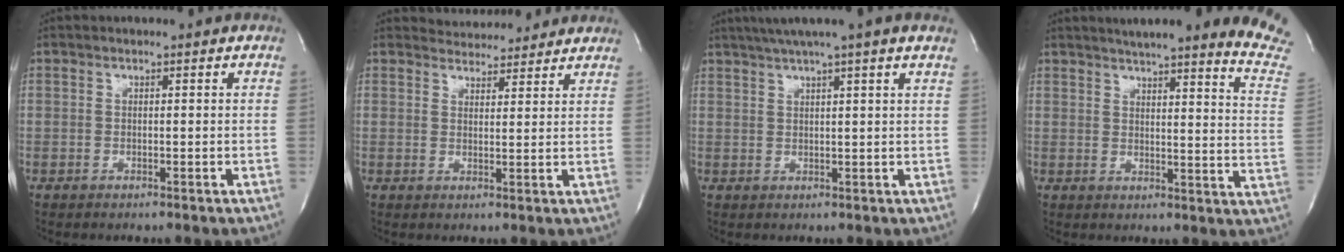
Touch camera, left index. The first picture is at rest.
{"total": 6.7, "force": [6.5, 1.7, 0.6], "torque": [-0.008, 0.013, 0.079]}
{"total": 9.0, "force": [7.0, -1.1, 5.5], "torque": [-0.093, 0.031, 0.089]}
{"total": 20.3, "force": [18.4, -0.3, 8.4], "torque": [-0.106, -0.091, 0.203]}